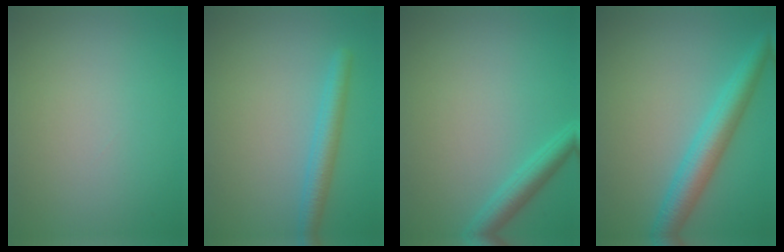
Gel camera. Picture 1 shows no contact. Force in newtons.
{"total": 2.8, "press": 2.8, "slide": 0.1}
{"total": 2.7, "press": 2.7, "slide": 0.1}
{"total": 5.0, "press": 5.0, "slide": 0.1}